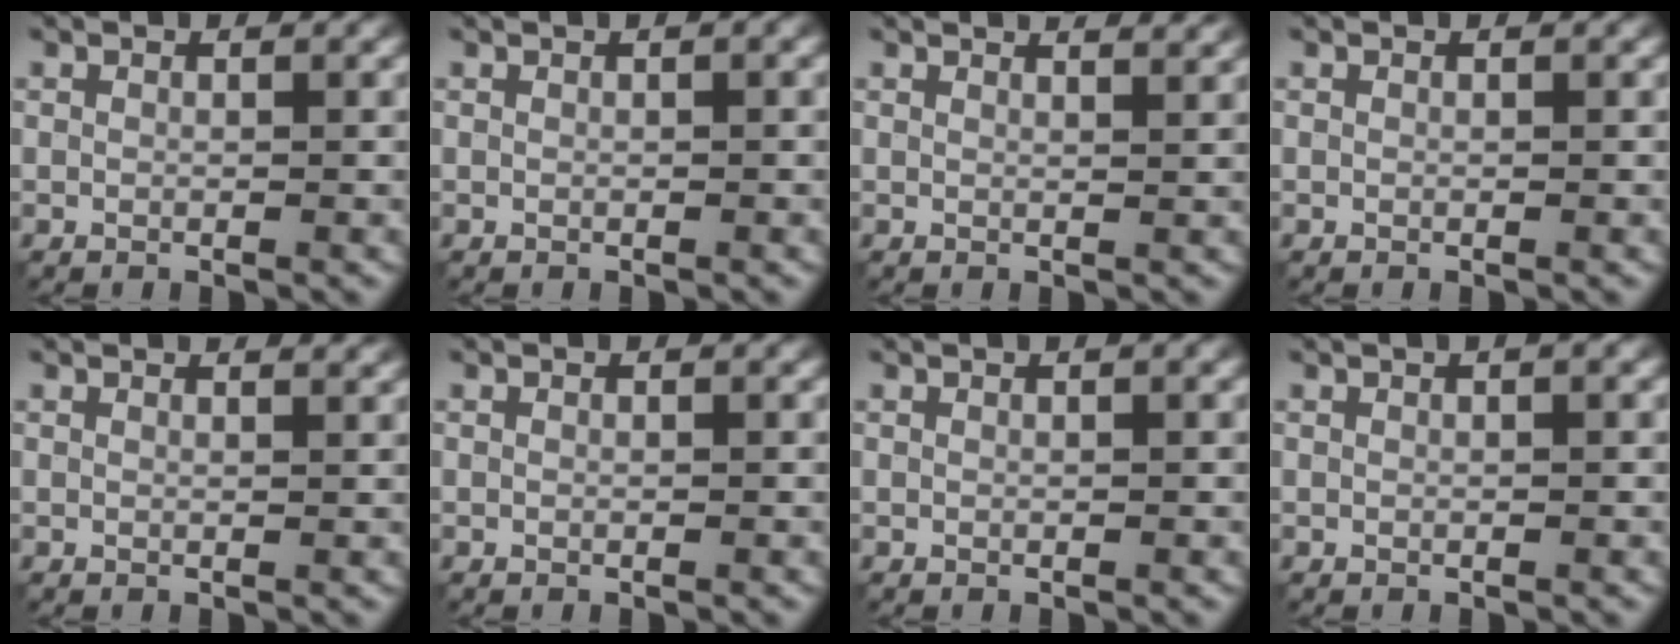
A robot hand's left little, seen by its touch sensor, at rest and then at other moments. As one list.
[{"total": 0.8, "force": [0.3, 0.1, 0.7], "torque": [-0.010, 0.009, 0.005]}, {"total": 3.4, "force": [2.8, 1.1, 1.5], "torque": [0.002, 0.015, 0.010]}, {"total": 0.0}, {"total": 2.3, "force": [2.0, 0.6, 0.9], "torque": [-0.008, 0.006, 0.013]}, {"total": 0.0}, {"total": 1.1, "force": [0.6, 0.3, 0.8], "torque": [-0.009, 0.006, 0.004]}, {"total": 1.2, "force": [0.6, 0.2, 1.0], "torque": [-0.016, 0.007, 0.005]}]